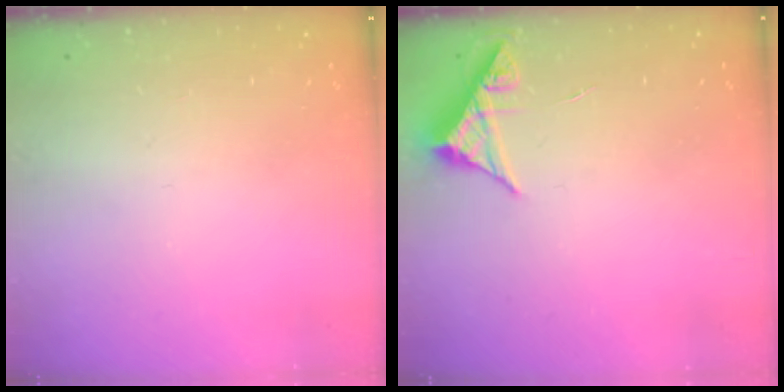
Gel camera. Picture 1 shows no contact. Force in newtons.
{"total": 5.3, "press": 5.2, "slide": 0.6}